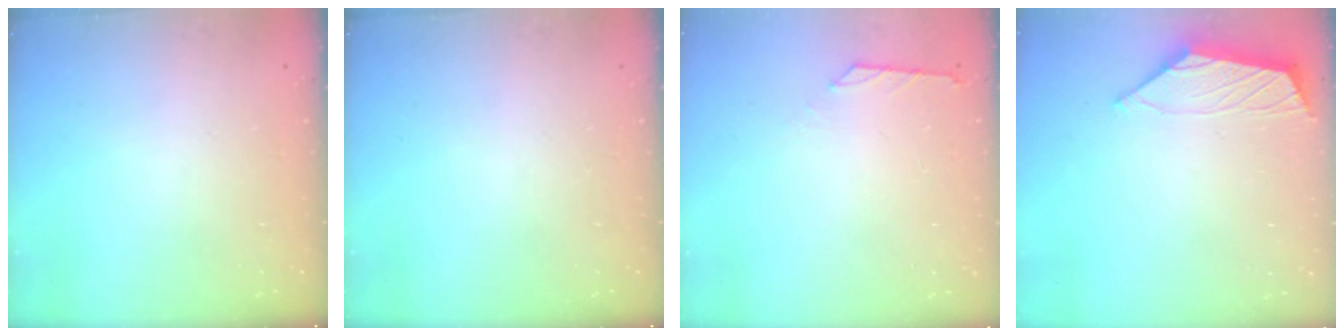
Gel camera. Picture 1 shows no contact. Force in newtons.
{"total": 0.0}
{"total": 0.6, "press": 0.5, "slide": 0.4}
{"total": 2.3, "press": 2.3, "slide": 0.5}